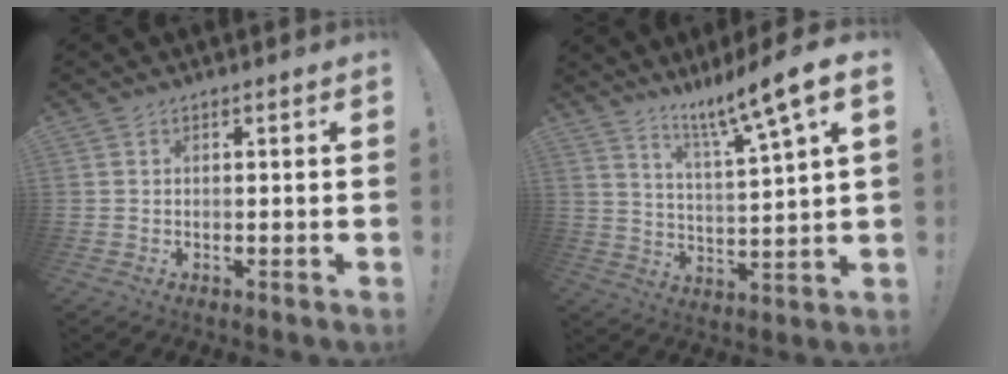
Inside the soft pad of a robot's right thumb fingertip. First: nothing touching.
{"total": 11.8, "force": [8.3, 0.0, 8.3], "torque": [-0.147, -0.059, 0.126]}